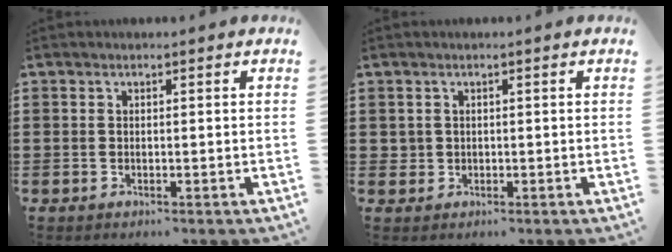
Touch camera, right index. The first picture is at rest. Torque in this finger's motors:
{"motor_torque": [0.45, 0.53, -0.02, 0.00]}